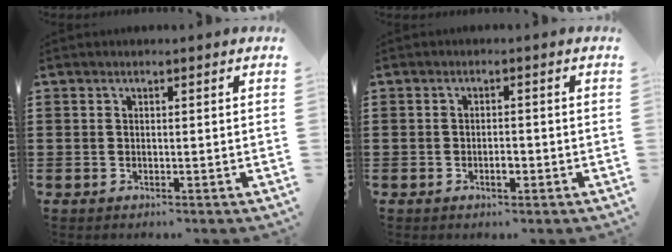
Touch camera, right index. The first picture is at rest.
{"total": 2.1, "force": [-0.7, 0.8, 1.8], "torque": [-0.034, 0.001, -0.012]}